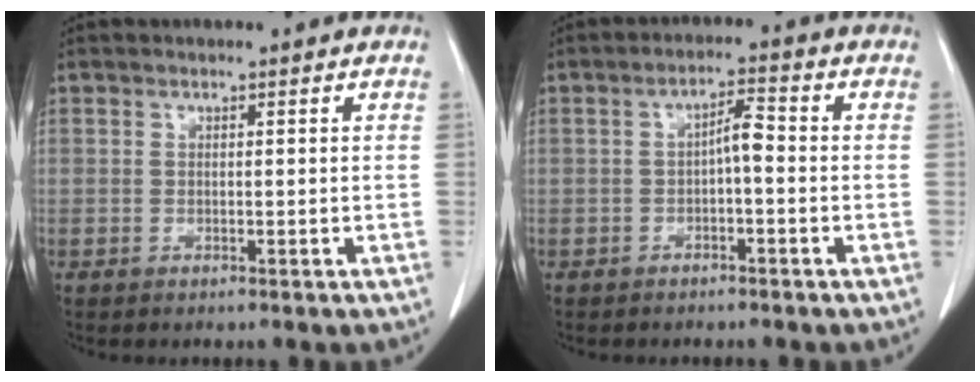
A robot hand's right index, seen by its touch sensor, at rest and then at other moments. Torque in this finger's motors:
{"motor_torque": [0.53, -0.10, 0.21, 0.06]}